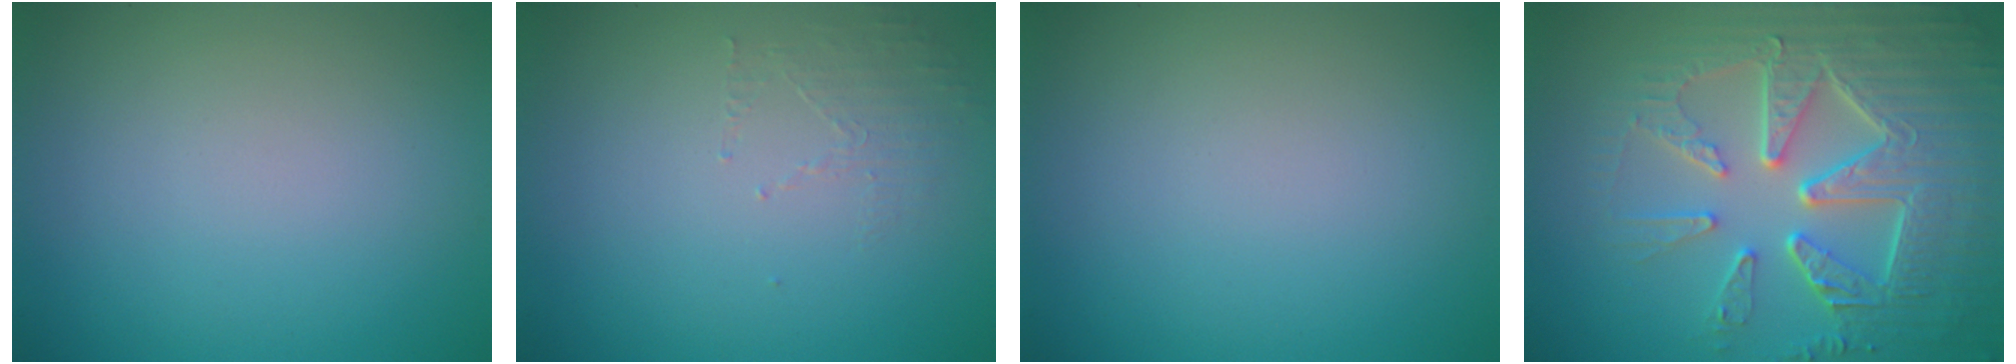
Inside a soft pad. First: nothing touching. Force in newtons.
{"total": 1.4, "press": 0.4, "slide": 1.4}
{"total": 0.0}
{"total": 9.0, "press": 6.5, "slide": 6.3}